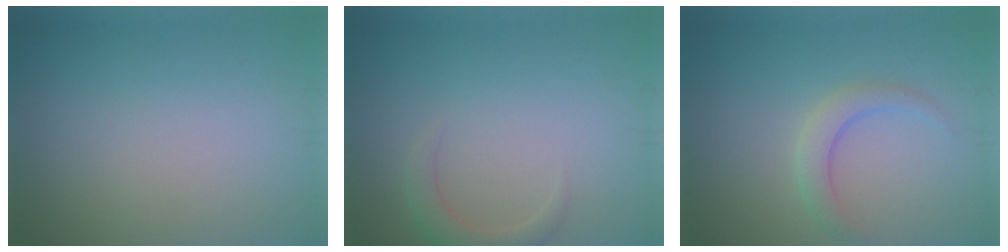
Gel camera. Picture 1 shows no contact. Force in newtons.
{"total": 2.1, "press": 2.1, "slide": 0.3}
{"total": 2.4, "press": 2.4, "slide": 0.1}